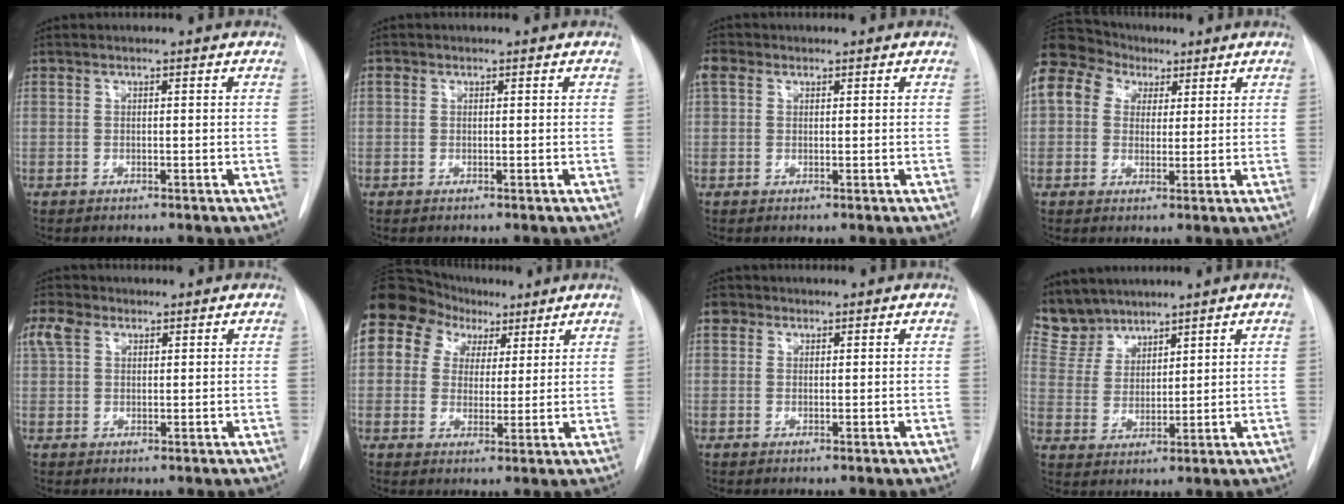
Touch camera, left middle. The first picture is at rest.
{"total": 0.7, "force": [0.3, 0.6, 0.1], "torque": [0.003, 0.006, 0.003]}
{"total": 2.4, "force": [1.3, 1.8, 1.0], "torque": [-0.026, 0.019, 0.025]}
{"total": 22.3, "force": [9.8, 17.3, 10.1], "torque": [-0.311, 0.121, 0.188]}
{"total": 4.4, "force": [2.3, 3.0, 2.4], "torque": [-0.064, 0.018, 0.047]}
{"total": 17.0, "force": [8.3, 13.5, 6.3], "torque": [-0.154, 0.082, 0.156]}
{"total": 2.1, "force": [1.1, 1.7, 0.4], "torque": [0.000, 0.007, 0.012]}
{"total": 6.7, "force": [6.2, 2.4, 0.2], "torque": [-0.011, 0.007, 0.139]}